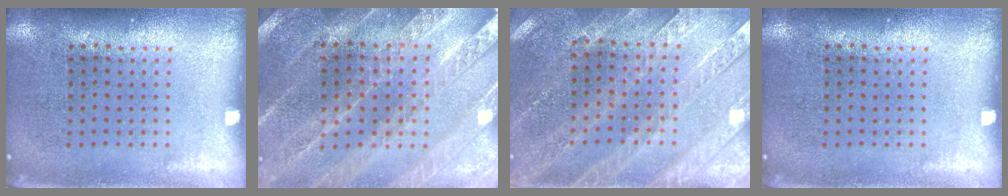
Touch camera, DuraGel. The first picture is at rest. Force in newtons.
{"total": 2.3, "press": 2.3, "slide": 0.3}
{"total": 2.9, "press": 2.7, "slide": 1.2}
{"total": 0.0}